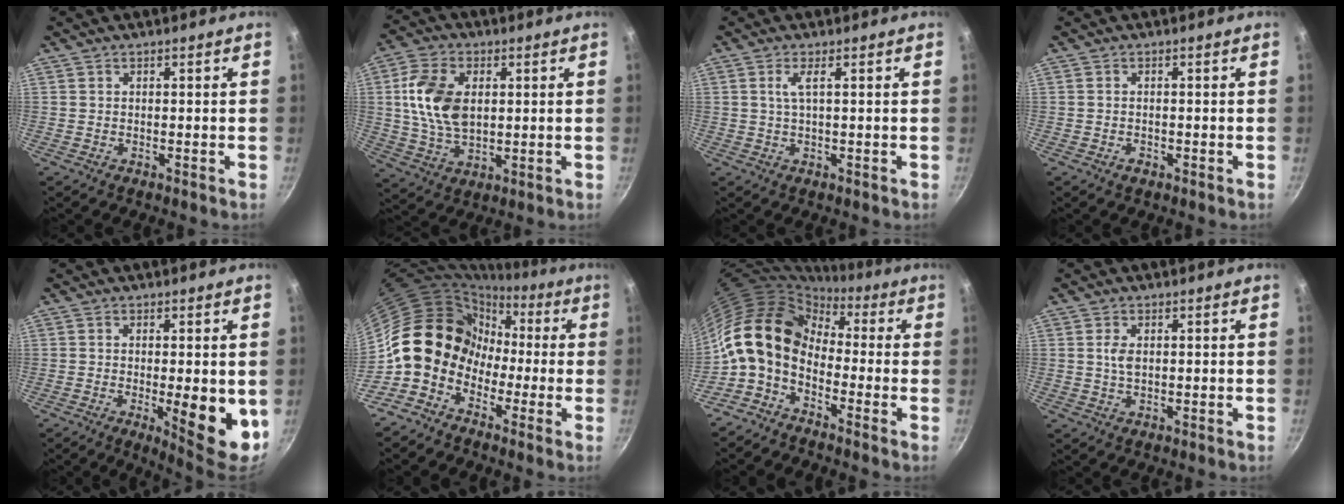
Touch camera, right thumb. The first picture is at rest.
{"total": 12.6, "force": [1.9, 7.9, 9.6], "torque": [-0.170, -0.002, 0.036]}
{"total": 2.4, "force": [0.6, 0.4, 2.3], "torque": [-0.054, 0.002, 0.016]}
{"total": 1.3, "force": [-0.7, 0.8, 0.7], "torque": [-0.013, 0.002, -0.012]}
{"total": 10.4, "force": [-1.7, 3.0, 9.8], "torque": [-0.122, -0.007, -0.013]}
{"total": 12.0, "force": [-3.1, 10.1, 5.7], "torque": [-0.036, 0.043, -0.074]}
{"total": 13.5, "force": [-1.7, 10.0, 8.8], "torque": [-0.135, 0.042, -0.054]}
{"total": 2.4, "force": [0.4, 1.3, 1.9], "torque": [-0.036, -0.001, 0.007]}